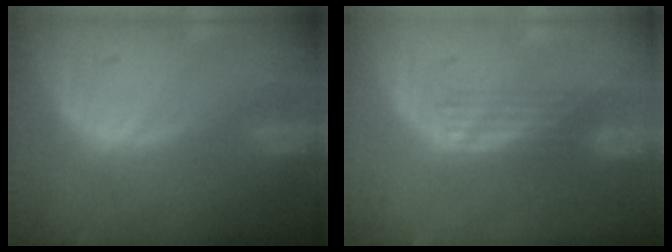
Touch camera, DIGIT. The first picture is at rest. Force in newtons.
{"total": 2.8, "press": 2.5, "slide": 1.3}